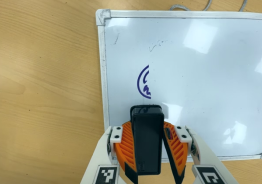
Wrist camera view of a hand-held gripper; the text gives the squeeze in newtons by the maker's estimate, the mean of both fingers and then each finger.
{"total": 9.0, "left": 9.2, "right": 8.8}